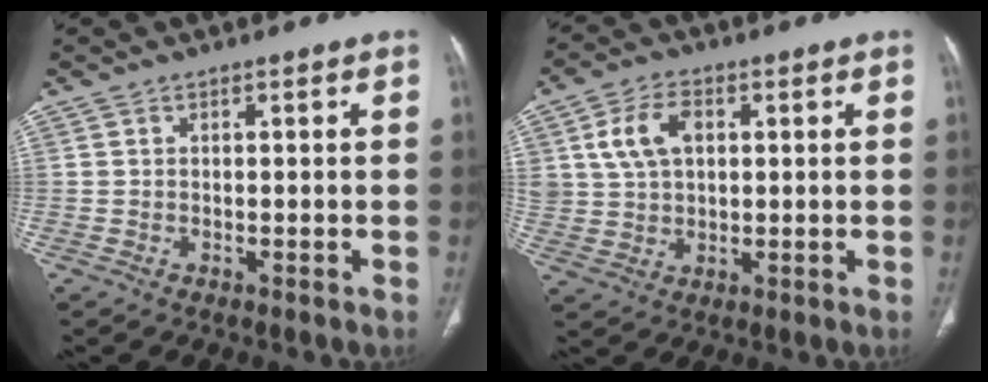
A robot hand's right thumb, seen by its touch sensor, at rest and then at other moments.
{"total": 8.3, "force": [2.4, 5.5, 5.7], "torque": [-0.102, 0.002, 0.048]}